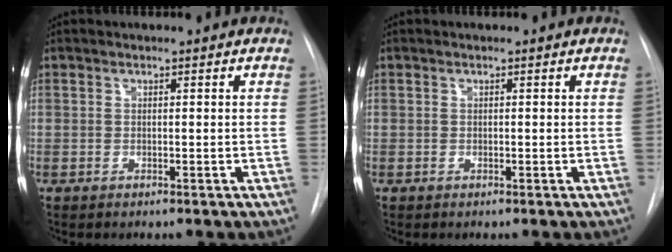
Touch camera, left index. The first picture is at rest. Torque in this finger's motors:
{"motor_torque": [-0.20, -0.10, -0.01, -0.01]}